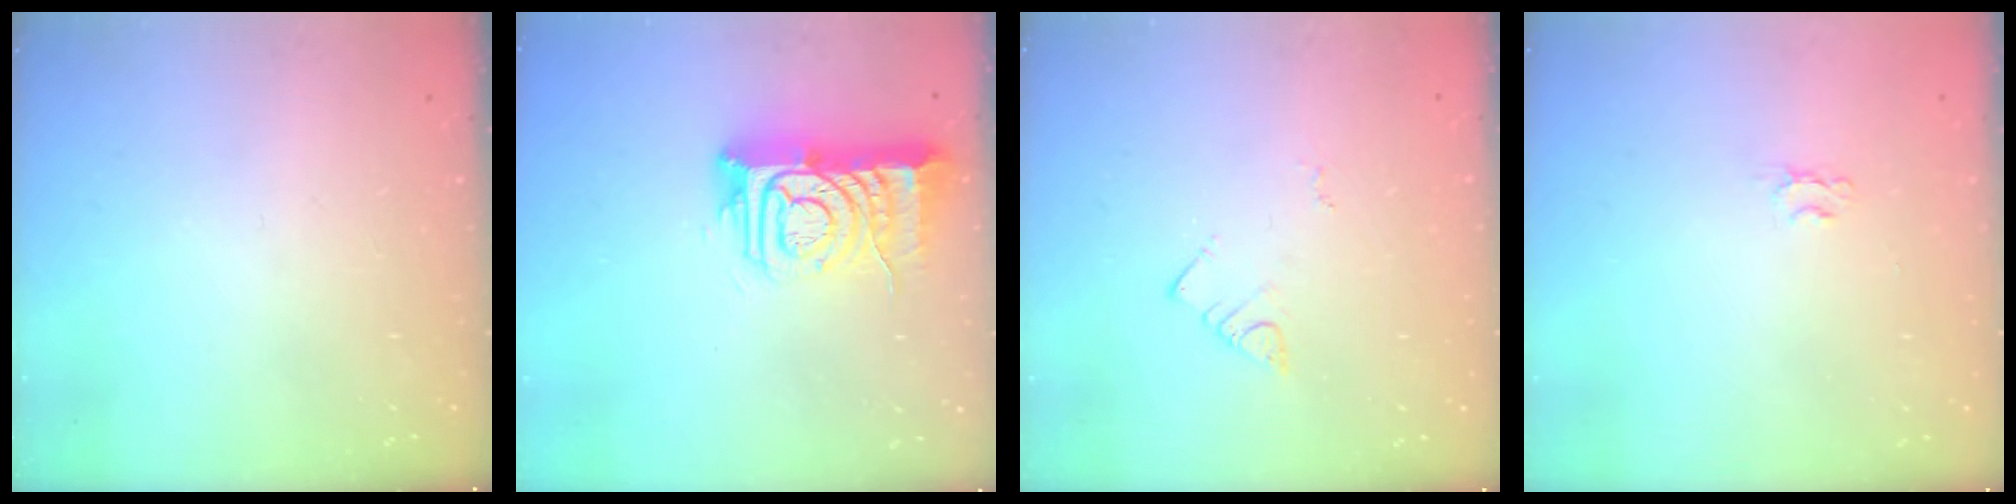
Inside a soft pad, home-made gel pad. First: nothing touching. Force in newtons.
{"total": 12.4, "press": 12.3, "slide": 1.3}
{"total": 3.5, "press": 3.5, "slide": 0.6}
{"total": 2.0, "press": 2.0, "slide": 0.3}